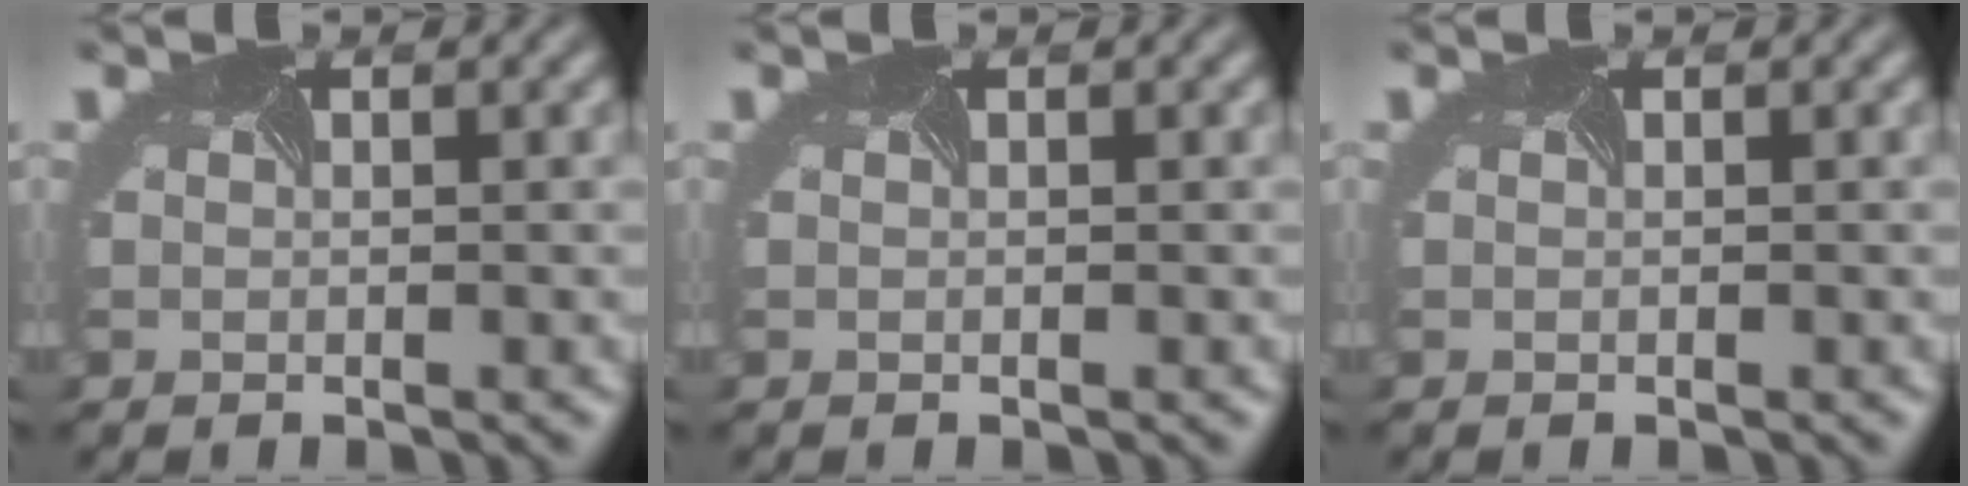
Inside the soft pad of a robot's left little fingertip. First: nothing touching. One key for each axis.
{"total": 0.0}
{"total": 0.0}